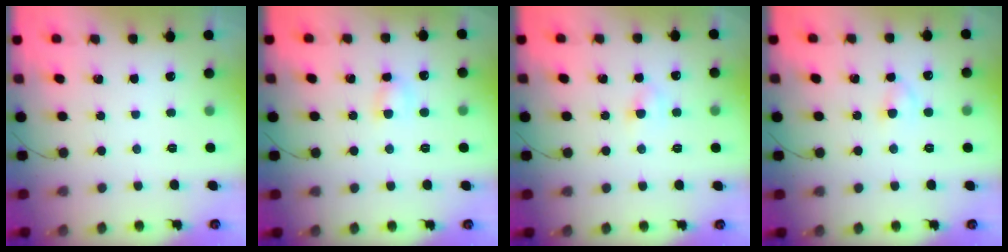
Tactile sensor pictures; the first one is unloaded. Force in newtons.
{"total": 3.9, "press": 3.7, "slide": 1.2}
{"total": 4.0, "press": 3.8, "slide": 1.2}
{"total": 2.9, "press": 2.6, "slide": 1.1}